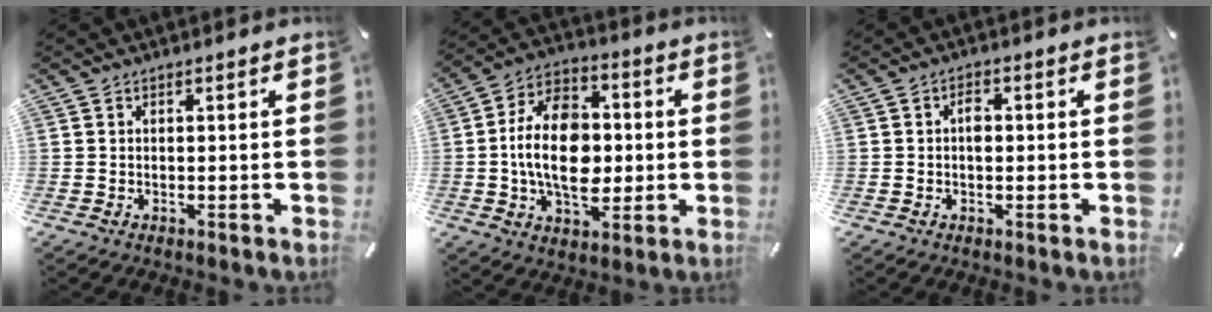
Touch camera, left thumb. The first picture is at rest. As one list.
[{"total": 16.7, "force": [-0.8, 11.2, 12.4], "torque": [-0.232, 0.006, -0.017]}, {"total": 2.4, "force": [0.0, 1.4, 1.9], "torque": [-0.029, 0.001, -0.004]}]